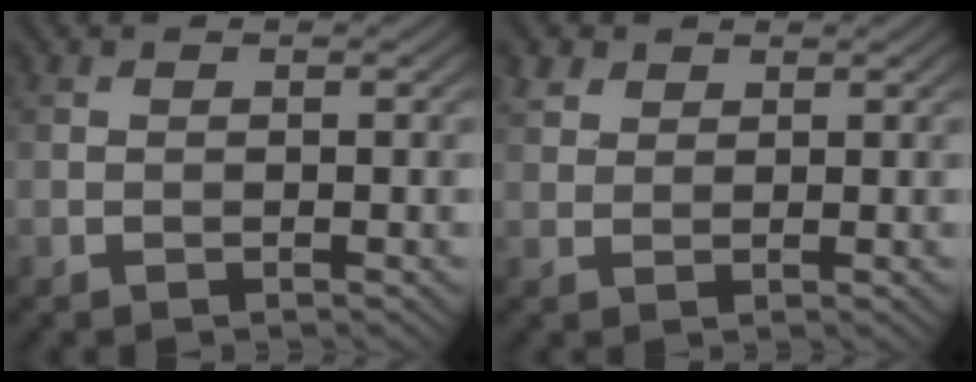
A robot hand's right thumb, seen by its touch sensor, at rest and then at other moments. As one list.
[{"total": 2.2, "force": [1.5, 1.4, 0.7], "torque": [-0.019, 0.006, 0.034]}]